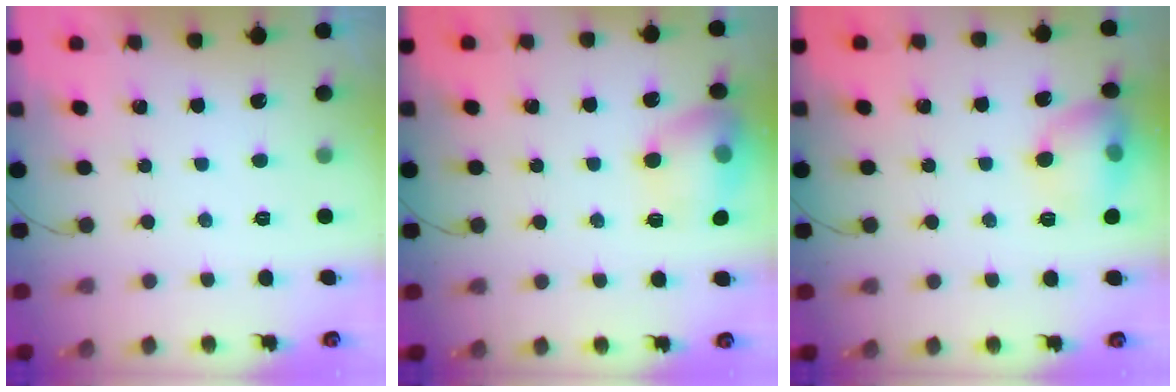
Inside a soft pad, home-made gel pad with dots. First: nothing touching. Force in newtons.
{"total": 13.7, "press": 13.7, "slide": 1.2}
{"total": 11.4, "press": 11.3, "slide": 1.7}